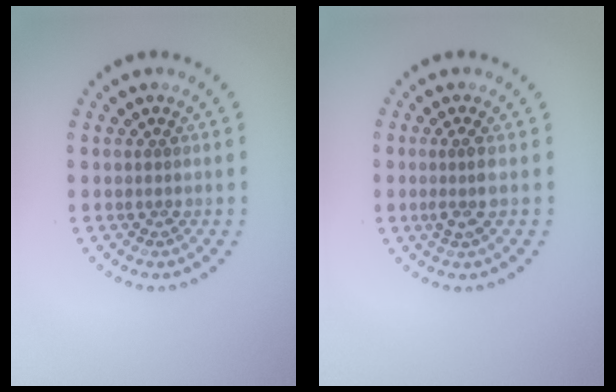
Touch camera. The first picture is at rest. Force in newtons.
{"total": 1.8, "press": 1.3, "slide": 1.2}